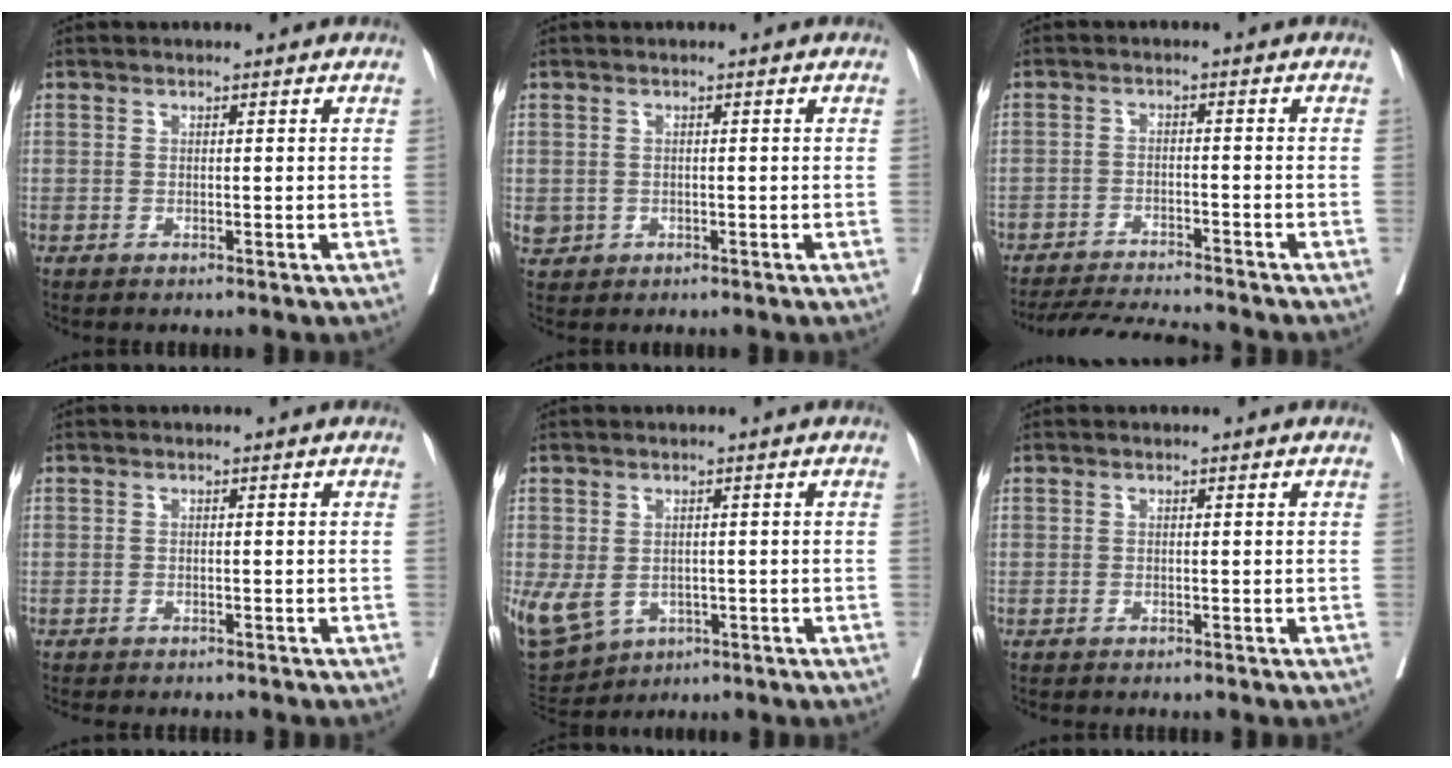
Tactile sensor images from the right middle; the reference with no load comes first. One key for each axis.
{"total": 1.8, "fx": -0.3, "fy": 1.7, "fz": 0.4, "tx": -0.003, "ty": 0.004, "tz": 0.003}
{"total": 10.5, "fx": -10.0, "fy": 0.1, "fz": 3.4, "tx": -0.045, "ty": -0.011, "tz": -0.155}
{"total": 6.1, "fx": -5.5, "fy": 1.4, "fz": 2.3, "tx": -0.027, "ty": -0.006, "tz": -0.071}
{"total": 14.8, "fx": -5.0, "fy": 11.8, "fz": 7.4, "tx": -0.205, "ty": -0.005, "tz": -0.061}
{"total": 1.8, "fx": -1.6, "fy": 0.4, "fz": 0.7, "tx": -0.016, "ty": -0.005, "tz": -0.019}